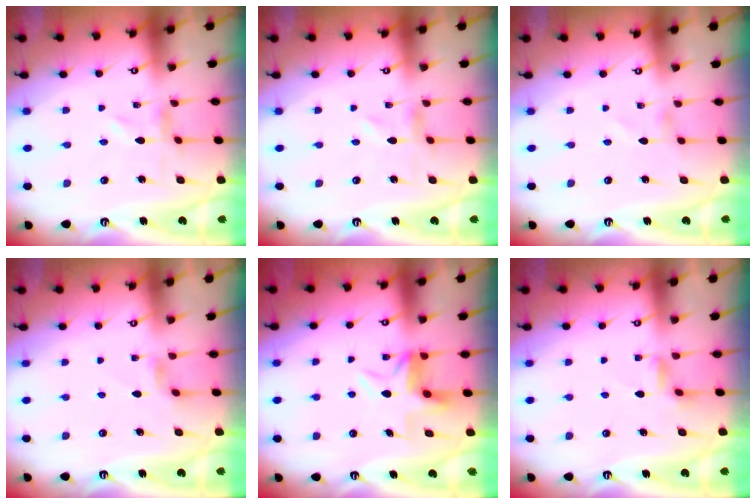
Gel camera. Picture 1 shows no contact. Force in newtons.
{"total": 0.0}
{"total": 0.0}
{"total": 2.5, "press": 2.5, "slide": 0.4}
{"total": 6.3, "press": 6.1, "slide": 1.5}
{"total": 2.4, "press": 2.4, "slide": 0.4}